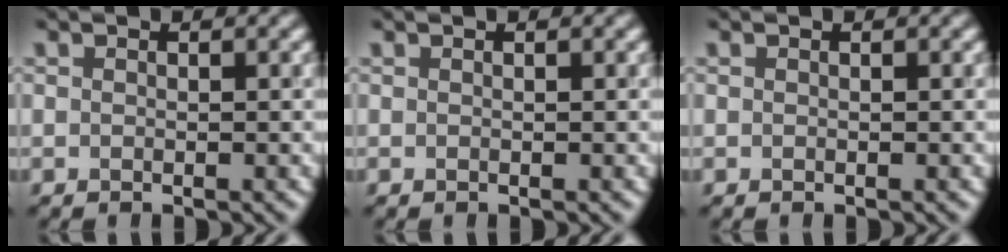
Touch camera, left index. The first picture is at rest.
{"total": 0.0}
{"total": 0.0}